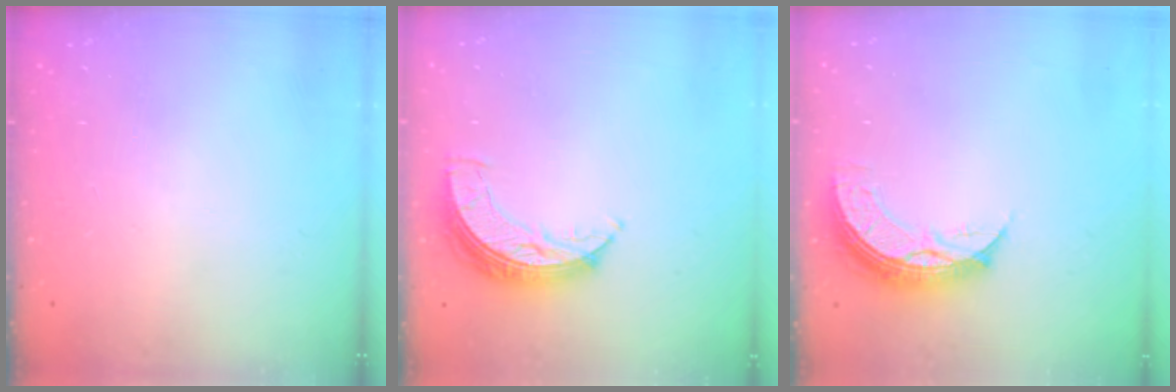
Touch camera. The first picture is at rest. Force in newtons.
{"total": 7.8, "press": 7.8, "slide": 0.6}
{"total": 8.4, "press": 8.4, "slide": 0.8}